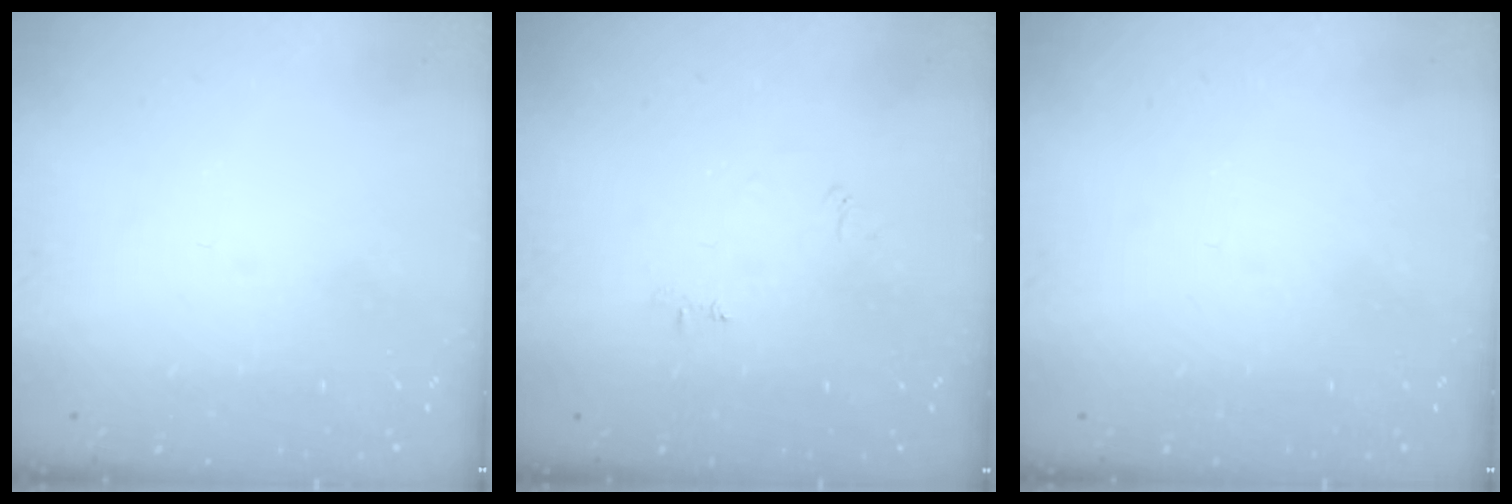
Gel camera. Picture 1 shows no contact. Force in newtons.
{"total": 3.9, "press": 3.8, "slide": 0.5}
{"total": 0.0}